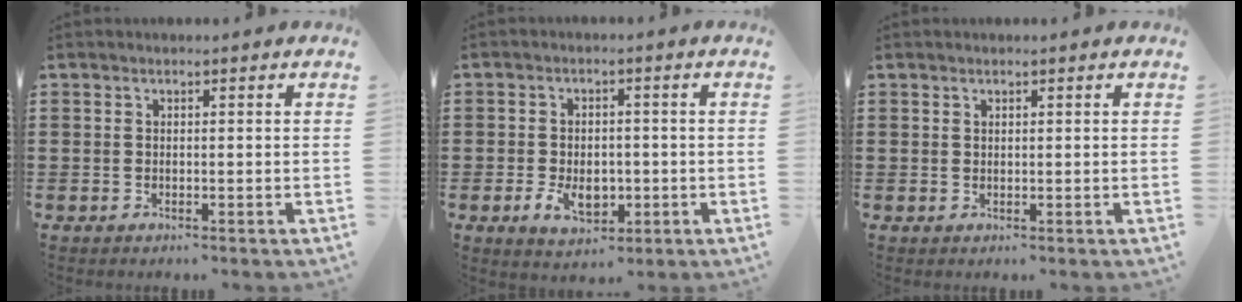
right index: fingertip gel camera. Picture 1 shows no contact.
{"total": 5.1, "force": [-1.3, 3.5, 3.5], "torque": [-0.055, -0.002, -0.026]}
{"total": 0.5, "force": [0.4, 0.3, 0.1], "torque": [-0.003, 0.002, 0.008]}